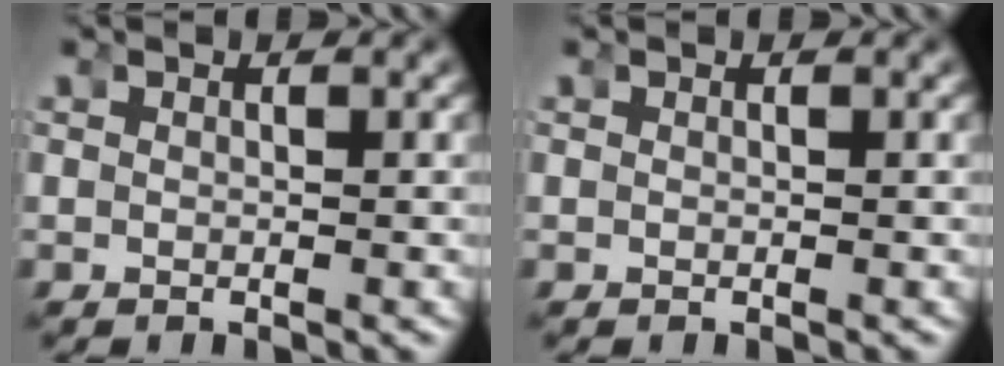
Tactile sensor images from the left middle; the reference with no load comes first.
{"total": 0.0}